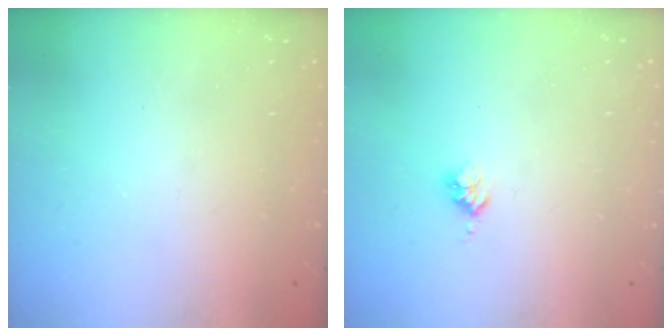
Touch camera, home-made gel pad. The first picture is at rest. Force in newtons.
{"total": 2.5, "press": 2.5, "slide": 0.3}